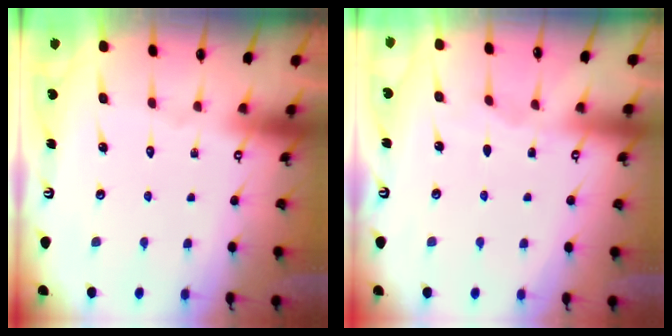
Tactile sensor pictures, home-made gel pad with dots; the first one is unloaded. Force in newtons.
{"total": 2.4, "press": 2.4, "slide": 0.3}